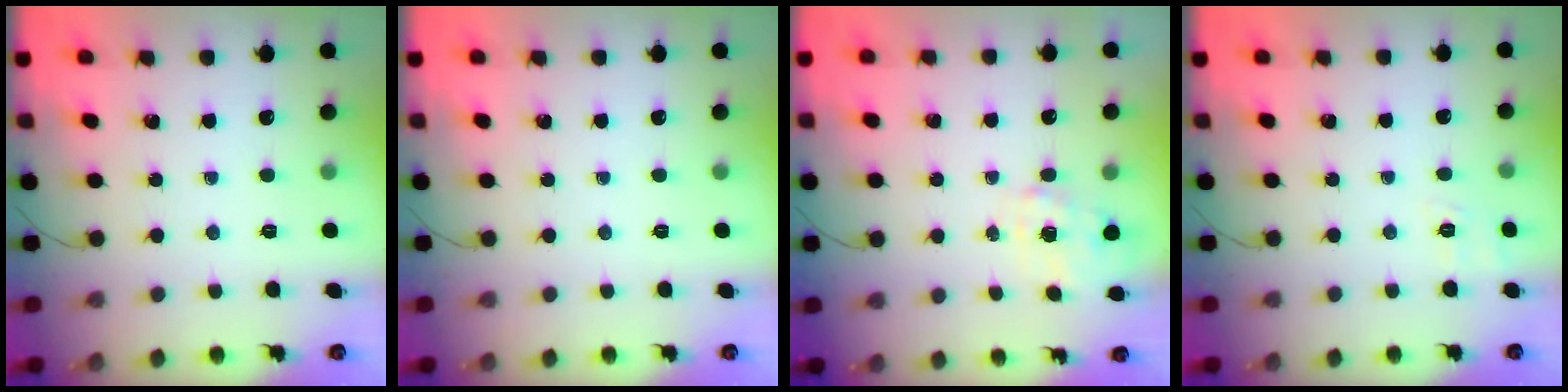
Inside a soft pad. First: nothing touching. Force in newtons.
{"total": 0.0}
{"total": 1.2, "press": 1.1, "slide": 0.5}
{"total": 2.0, "press": 0.8, "slide": 1.8}